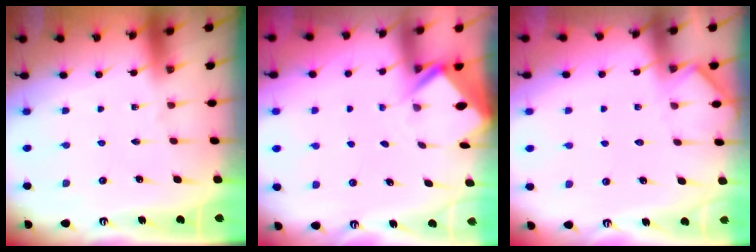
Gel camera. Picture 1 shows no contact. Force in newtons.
{"total": 2.4, "press": 2.4, "slide": 0.1}
{"total": 3.9, "press": 3.9, "slide": 0.5}